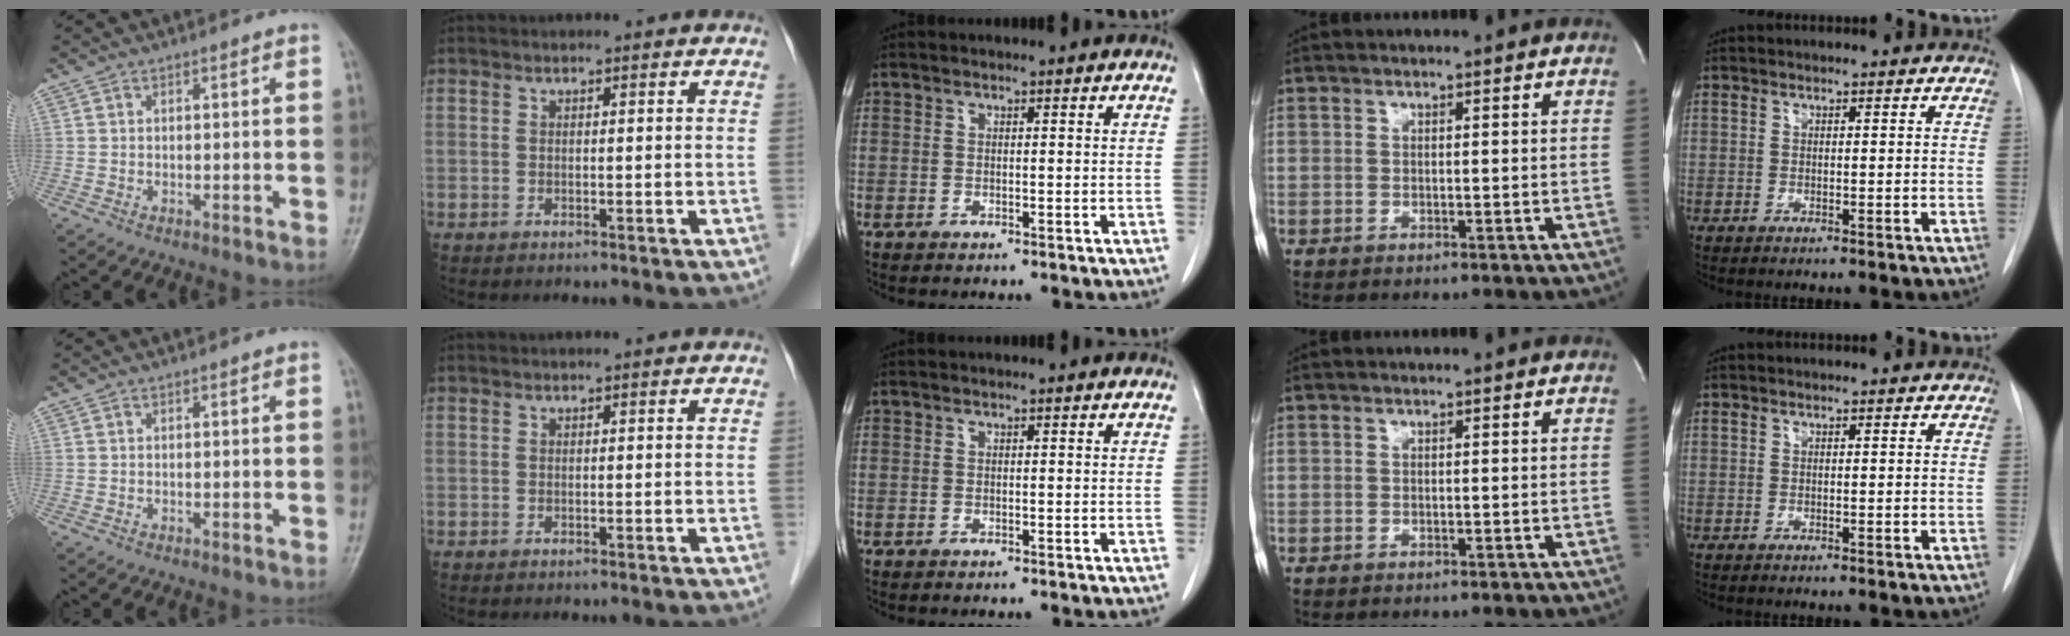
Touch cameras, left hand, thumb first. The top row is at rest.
{}